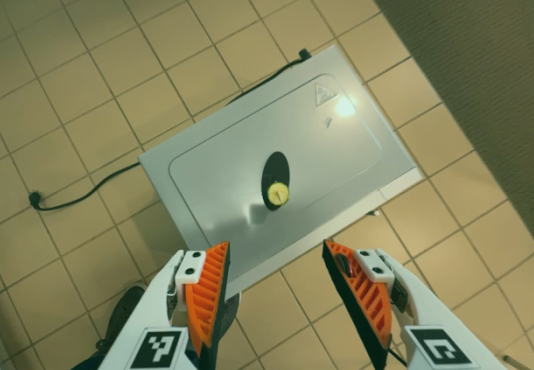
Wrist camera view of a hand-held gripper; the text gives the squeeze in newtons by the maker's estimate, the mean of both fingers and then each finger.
{"total": 0.0}